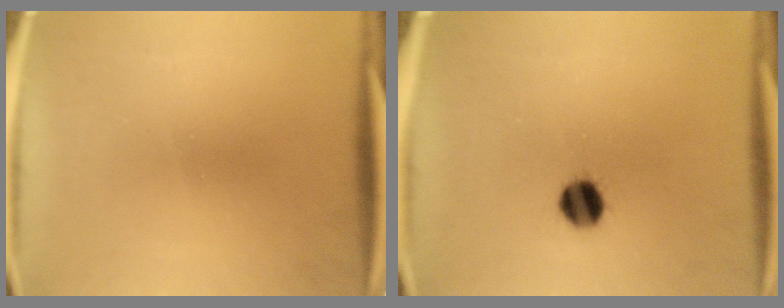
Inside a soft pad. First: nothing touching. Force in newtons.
{"total": 6.0}